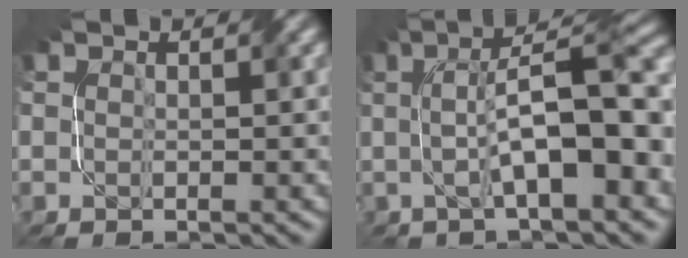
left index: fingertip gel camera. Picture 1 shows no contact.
{"total": 9.7, "force": [0.1, 2.7, 9.3], "torque": [-0.128, 0.016, 0.000]}